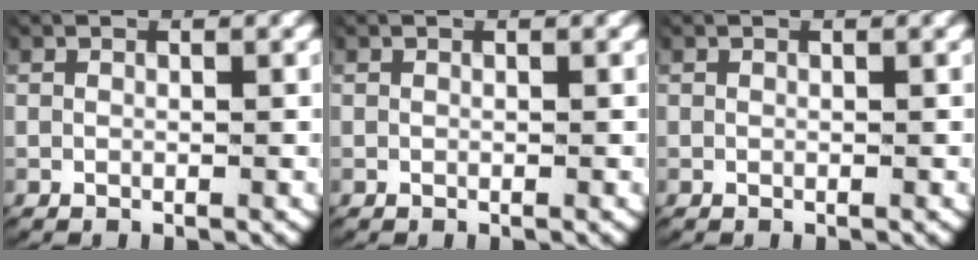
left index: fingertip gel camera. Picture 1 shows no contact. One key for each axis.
{"total": 0.0}
{"total": 0.0}